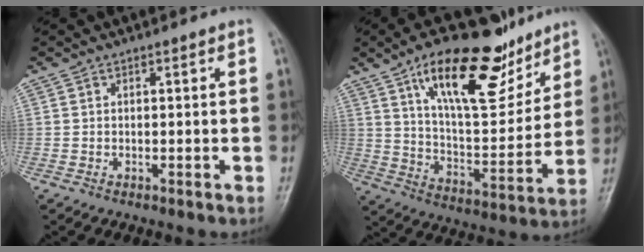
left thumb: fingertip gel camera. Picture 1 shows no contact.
{"total": 22.4, "force": [13.6, 8.9, 15.5], "torque": [-0.198, -0.061, 0.230]}